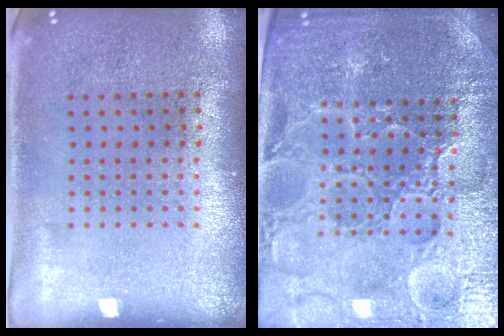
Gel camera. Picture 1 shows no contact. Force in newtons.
{"total": 5.0, "press": 4.7, "slide": 1.7}